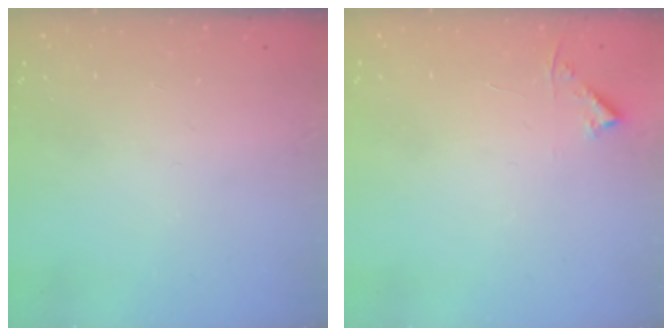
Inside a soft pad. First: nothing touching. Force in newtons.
{"total": 3.1, "press": 3.0, "slide": 0.3}